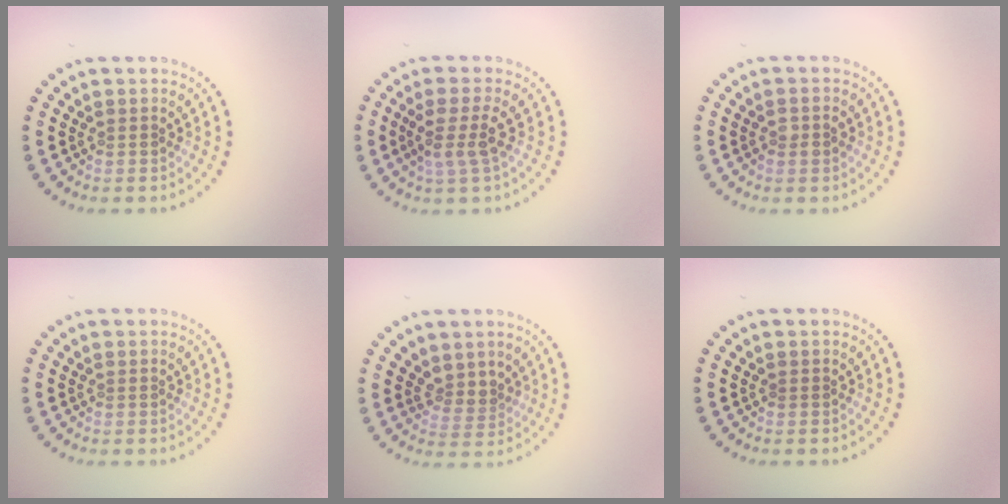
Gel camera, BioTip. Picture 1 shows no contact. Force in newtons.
{"total": 2.5, "press": 2.0, "slide": 1.5}
{"total": 1.2, "press": 1.1, "slide": 0.3}
{"total": 0.0}
{"total": 2.3, "press": 1.7, "slide": 1.5}
{"total": 0.0}